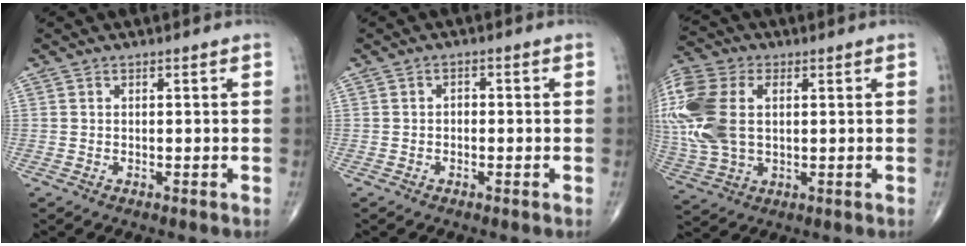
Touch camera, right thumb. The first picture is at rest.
{"total": 1.3, "force": [-0.4, 0.9, 0.7], "torque": [-0.003, 0.008, -0.011]}
{"total": 18.6, "force": [2.3, 11.9, 14.1], "torque": [-0.363, 0.005, 0.045]}